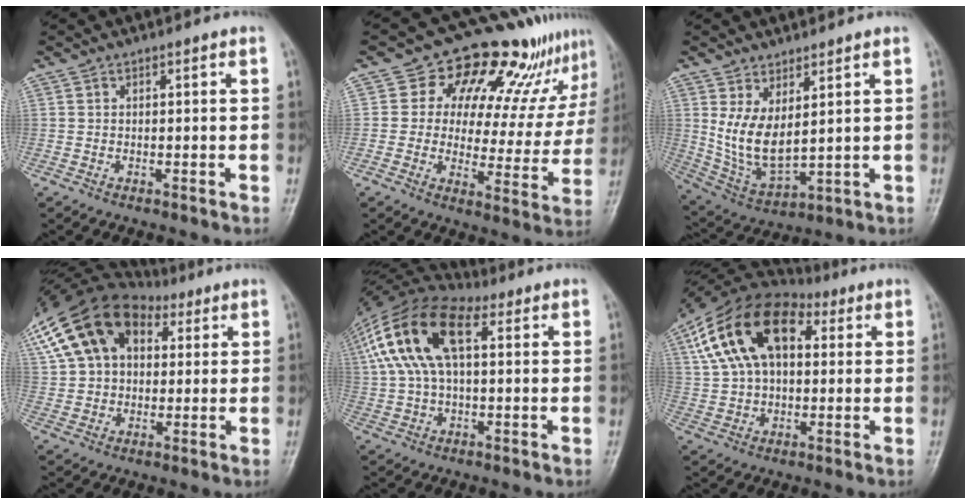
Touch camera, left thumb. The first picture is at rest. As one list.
[{"total": 18.3, "force": [12.1, 9.0, 10.4], "torque": [-0.071, -0.052, 0.151]}, {"total": 9.5, "force": [2.8, 4.5, 7.9], "torque": [-0.145, -0.028, 0.074]}, {"total": 22.9, "force": [8.5, 15.4, 14.7], "torque": [-0.303, 0.052, 0.153]}, {"total": 17.5, "force": [4.6, 8.9, 14.3], "torque": [-0.292, 0.034, 0.077]}, {"total": 19.4, "force": [5.8, 11.8, 14.3], "torque": [-0.253, 0.022, 0.094]}]